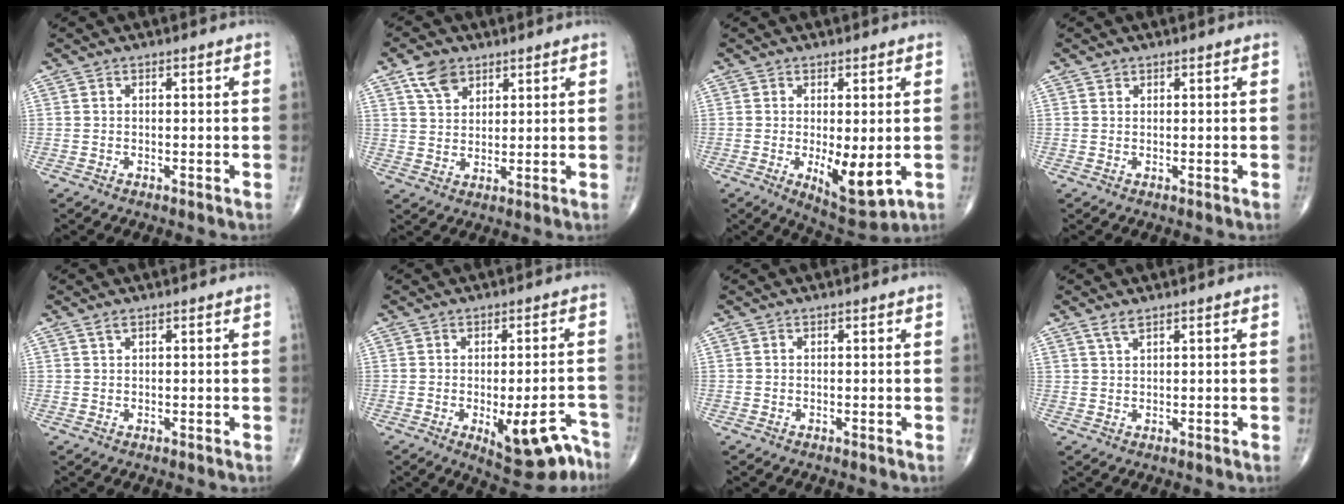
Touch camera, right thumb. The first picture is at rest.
{"total": 6.0, "force": [3.6, 3.9, 2.9], "torque": [-0.036, -0.018, 0.069]}
{"total": 8.7, "force": [-1.6, 3.2, 7.9], "torque": [-0.112, -0.025, -0.014]}
{"total": 0.7, "force": [0.5, 0.4, 0.1], "torque": [0.004, -0.003, 0.006]}
{"total": 0.9, "force": [0.7, 0.2, 0.5], "torque": [-0.011, 0.004, 0.015]}
{"total": 11.6, "force": [-6.5, 4.3, 8.6], "torque": [-0.078, 0.035, -0.080]}
{"total": 0.0}
{"total": 1.9, "force": [1.5, 0.4, 1.2], "torque": [-0.025, -0.001, 0.033]}